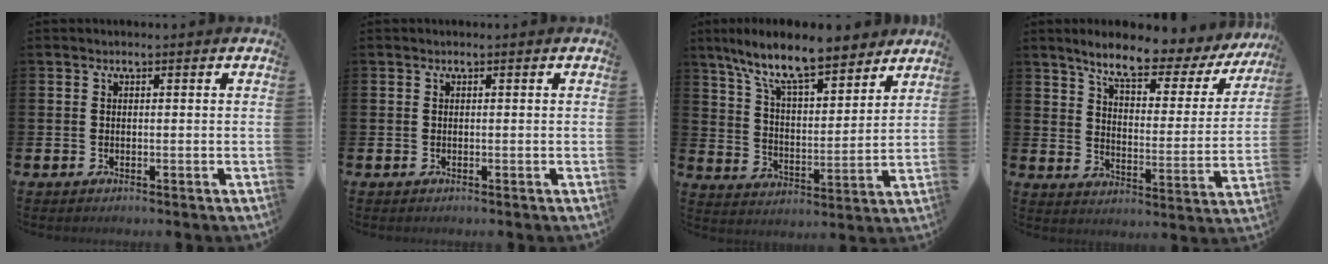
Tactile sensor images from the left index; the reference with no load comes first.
{"total": 0.0}
{"total": 11.4, "force": [9.8, 2.6, 5.1], "torque": [-0.125, -0.055, 0.171]}
{"total": 8.0, "force": [6.9, 1.6, 3.7], "torque": [-0.098, -0.039, 0.114]}